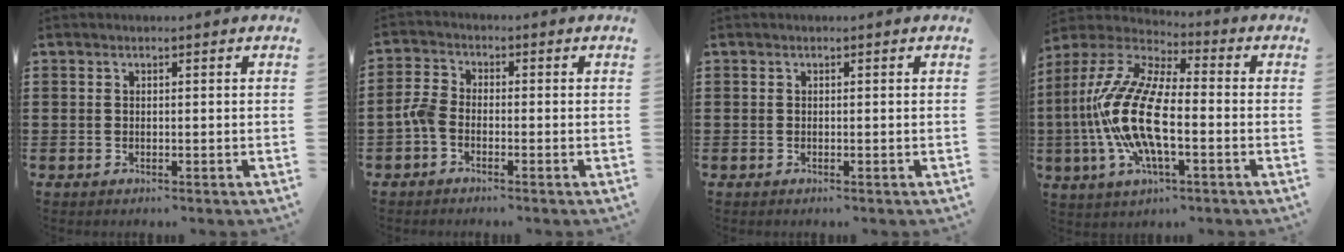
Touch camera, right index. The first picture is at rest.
{"total": 3.1, "force": [-1.6, 1.7, 2.1], "torque": [-0.060, 0.000, -0.037]}
{"total": 0.0}
{"total": 13.9, "force": [-2.7, 5.4, 12.5], "torque": [-0.303, -0.014, -0.059]}